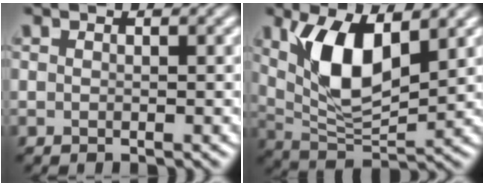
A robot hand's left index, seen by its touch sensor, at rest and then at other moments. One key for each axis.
{"total": 7.5, "fx": 2.4, "fy": 3.2, "fz": 6.3, "tx": -0.134, "ty": -0.004, "tz": 0.057}